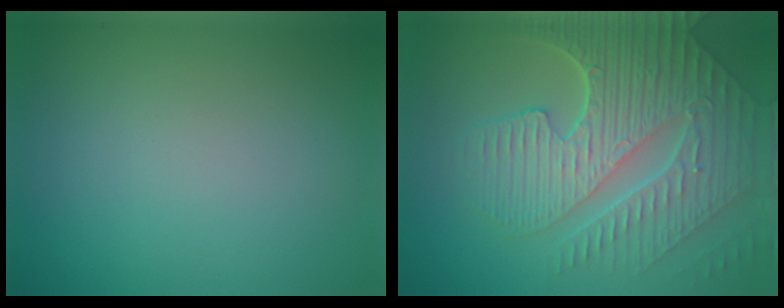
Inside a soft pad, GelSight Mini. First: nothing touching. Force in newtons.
{"total": 9.3, "press": 6.3, "slide": 6.8}